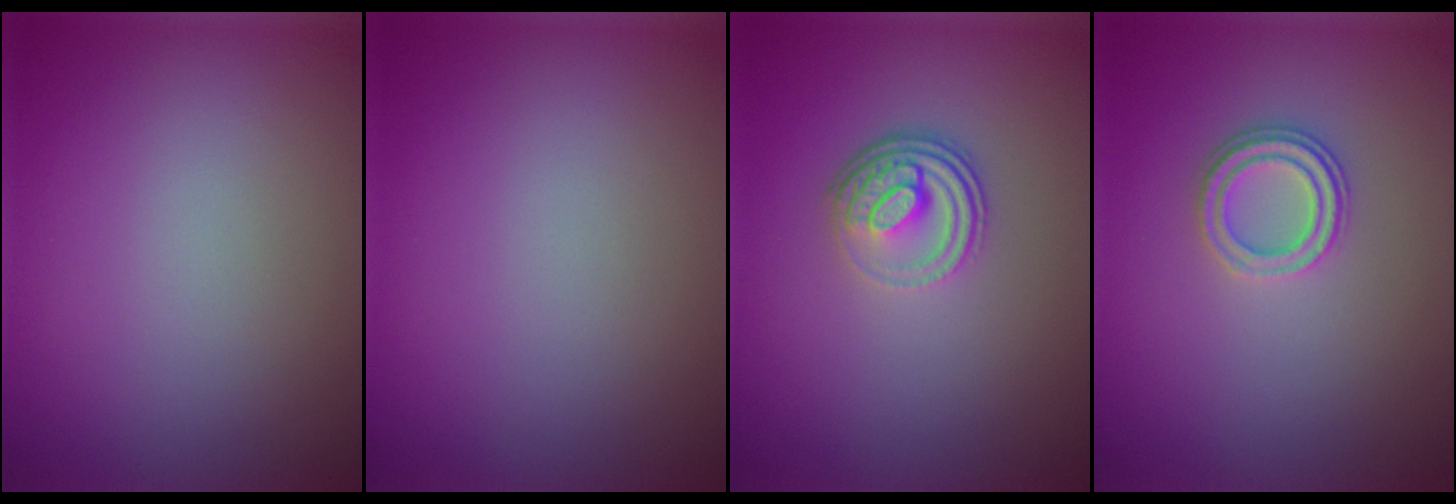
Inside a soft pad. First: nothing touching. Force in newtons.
{"total": 0.0}
{"total": 3.9, "press": 2.8, "slide": 2.7}
{"total": 2.3, "press": 2.1, "slide": 1.0}